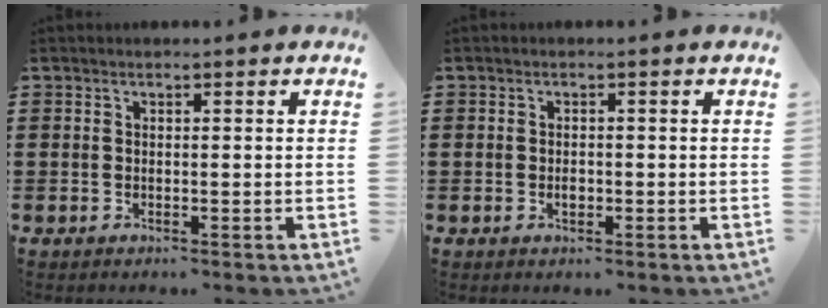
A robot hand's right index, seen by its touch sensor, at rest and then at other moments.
{"total": 1.4, "force": [-0.3, 0.8, 1.2], "torque": [-0.023, 0.000, -0.006]}